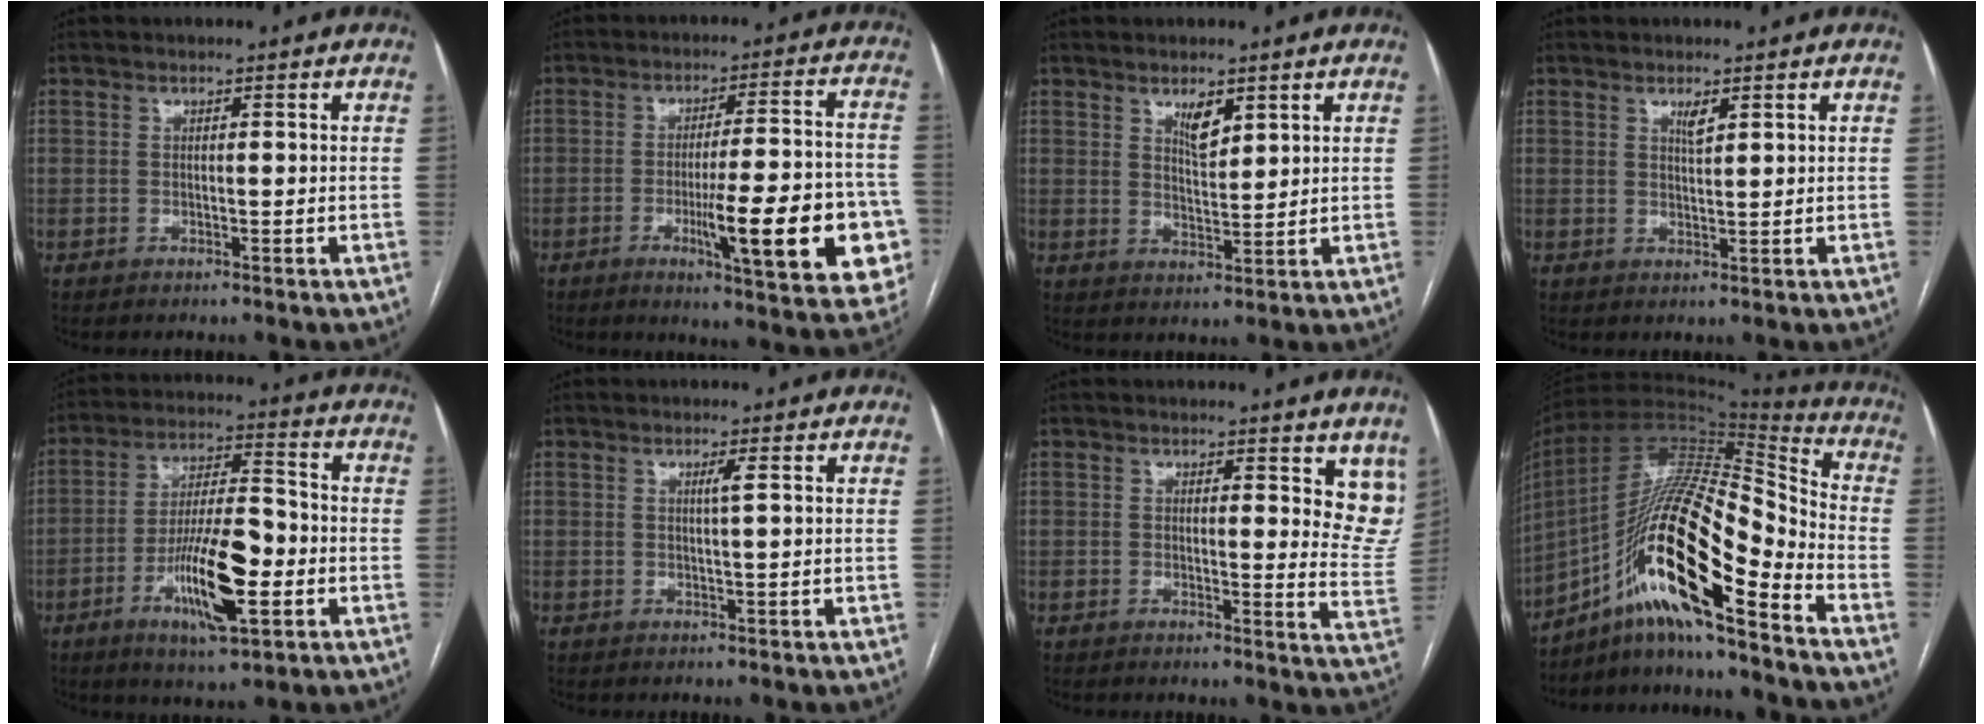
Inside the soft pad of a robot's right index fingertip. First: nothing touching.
{"total": 18.4, "force": [-5.9, 2.8, 17.2], "torque": [-0.170, 0.009, -0.067]}
{"total": 3.8, "force": [2.4, 1.3, 2.7], "torque": [-0.052, -0.003, 0.046]}
{"total": 1.8, "force": [1.1, 0.4, 1.4], "torque": [-0.027, -0.004, 0.023]}
{"total": 13.8, "force": [-4.5, 3.0, 12.7], "torque": [-0.234, -0.002, -0.074]}
{"total": 1.3, "force": [0.5, -0.3, 1.2], "torque": [-0.025, -0.002, 0.009]}
{"total": 8.3, "force": [6.2, 2.7, 4.7], "torque": [-0.042, -0.033, 0.053]}
{"total": 19.4, "force": [-10.4, 3.0, 16.1], "torque": [-0.314, 0.010, -0.185]}